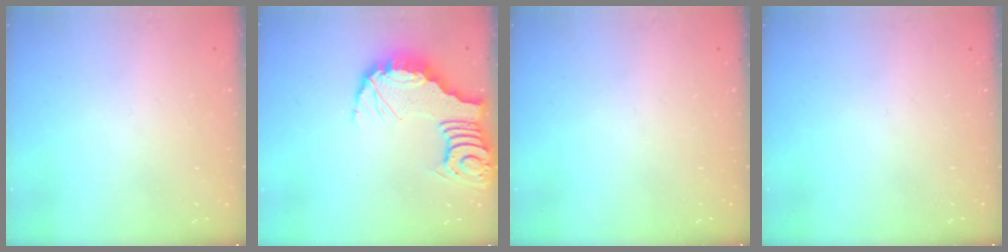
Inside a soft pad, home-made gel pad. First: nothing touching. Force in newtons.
{"total": 11.0, "press": 11.0, "slide": 1.3}
{"total": 0.0}
{"total": 0.0}